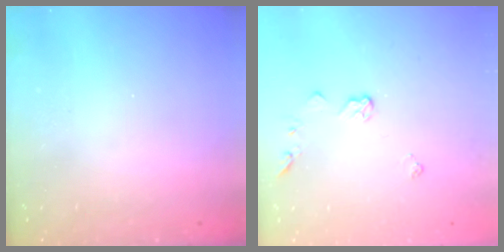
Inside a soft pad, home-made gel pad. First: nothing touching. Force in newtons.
{"total": 4.2, "press": 4.2, "slide": 0.5}